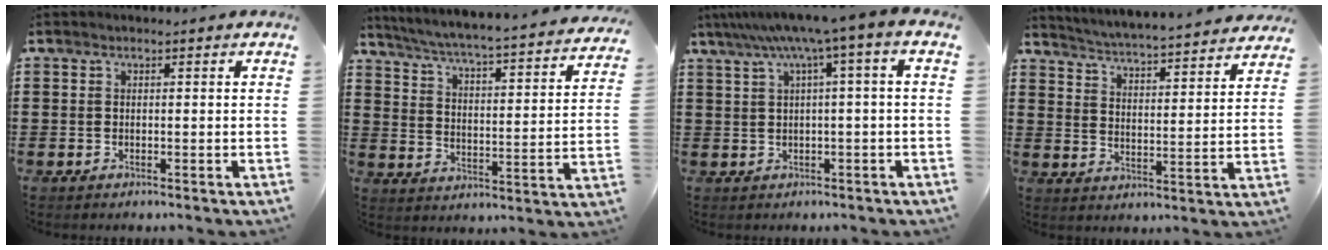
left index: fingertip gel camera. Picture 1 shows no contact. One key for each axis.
{"total": 4.0, "fx": 3.6, "fy": -0.6, "fz": 1.5, "tx": -0.050, "ty": -0.041, "tz": 0.050}
{"total": 5.6, "fx": 1.7, "fy": -0.6, "fz": 5.3, "tx": -0.105, "ty": -0.013, "tz": 0.025}
{"total": 4.0, "fx": 3.9, "fy": -0.7, "fz": 0.6, "tx": -0.033, "ty": -0.038, "tz": 0.060}